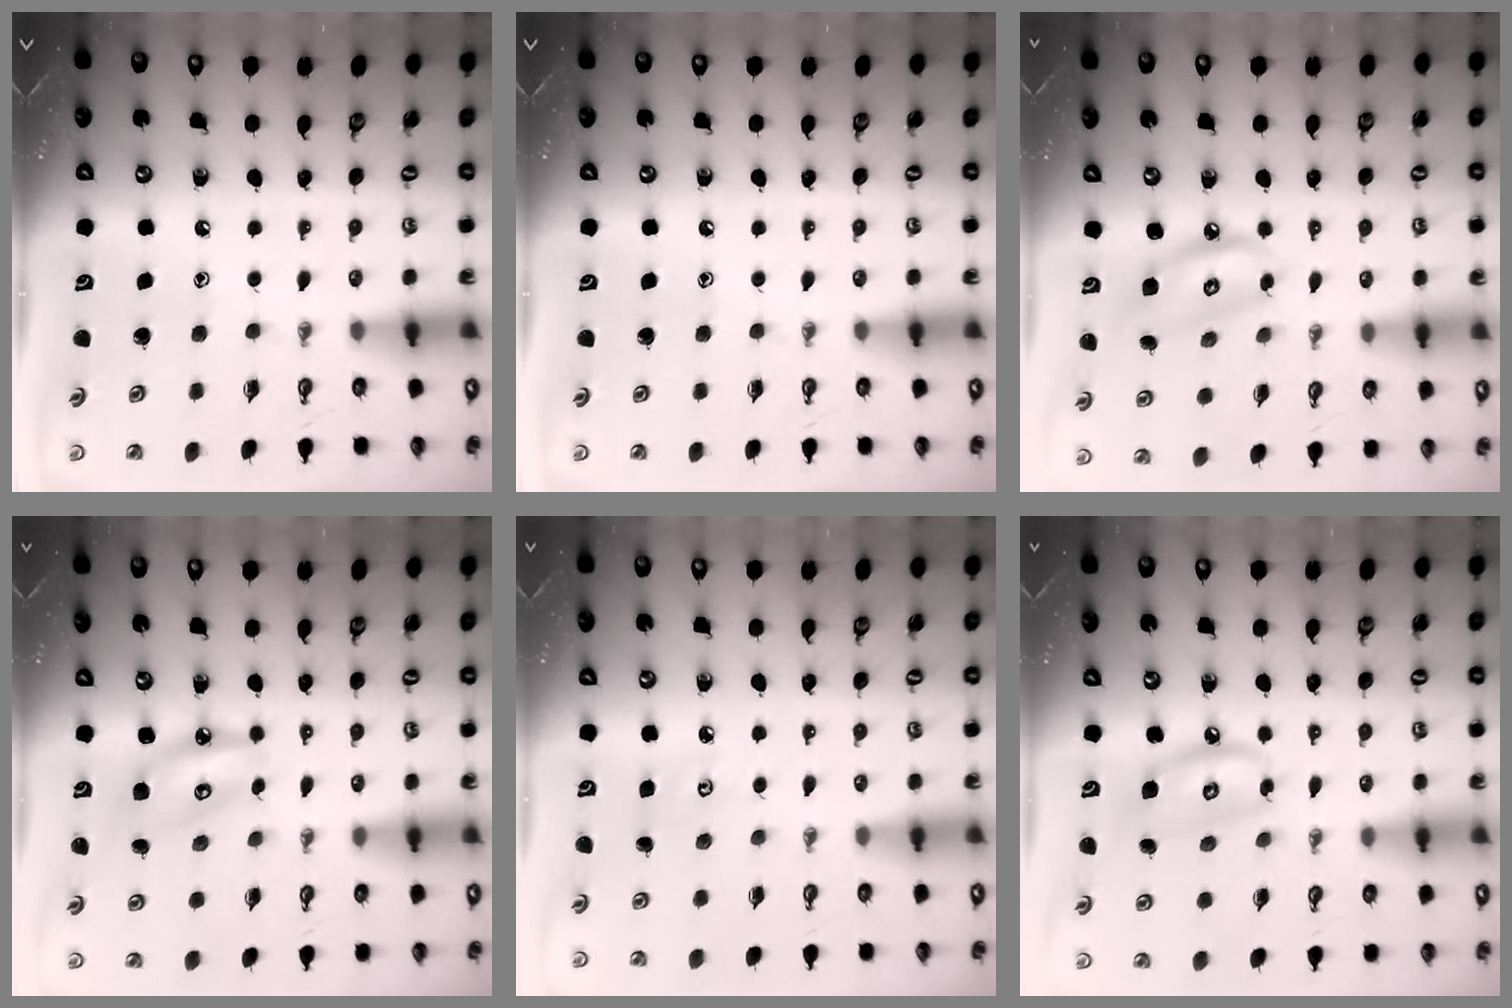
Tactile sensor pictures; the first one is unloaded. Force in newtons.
{"total": 0.0}
{"total": 7.8, "press": 7.7, "slide": 0.7}
{"total": 7.0, "press": 7.0, "slide": 0.5}
{"total": 4.4, "press": 4.4, "slide": 0.4}
{"total": 8.1, "press": 8.1, "slide": 0.6}